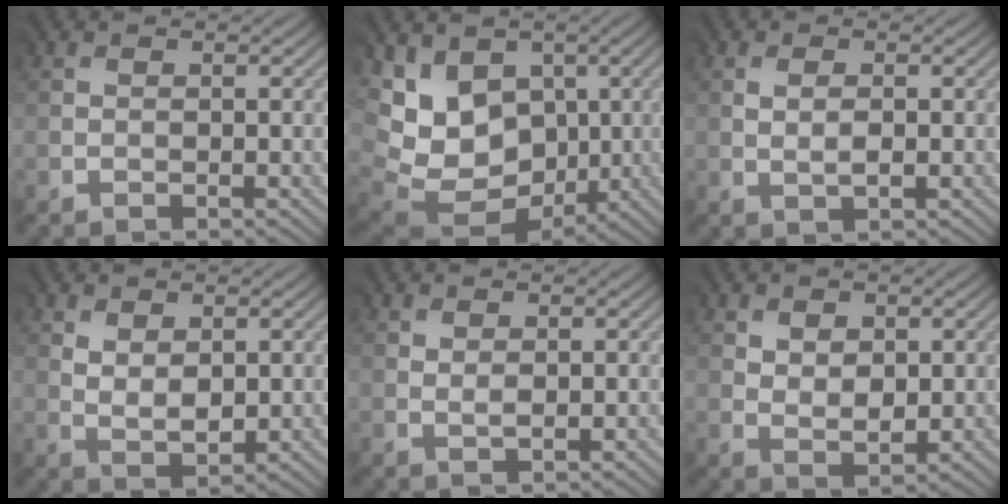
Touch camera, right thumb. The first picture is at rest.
{"total": 11.9, "force": [1.8, 9.5, 6.9], "torque": [-0.163, -0.015, 0.049]}
{"total": 1.3, "force": [0.2, 0.6, 1.2], "torque": [-0.024, -0.002, 0.006]}
{"total": 3.5, "force": [1.4, 2.1, 2.5], "torque": [-0.052, -0.006, 0.033]}
{"total": 1.1, "force": [0.6, 0.5, 0.7], "torque": [-0.013, -0.003, 0.012]}
{"total": 3.6, "force": [1.5, 2.4, 2.3], "torque": [-0.039, -0.005, 0.029]}